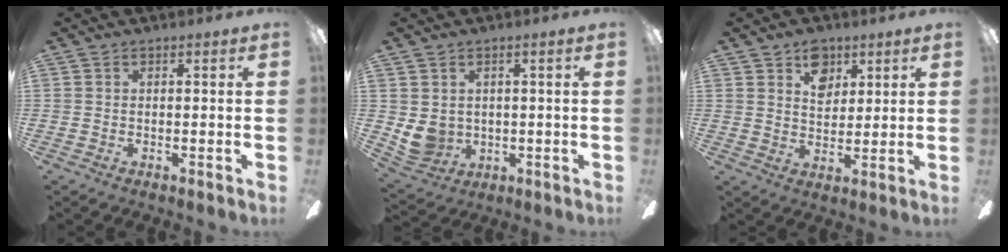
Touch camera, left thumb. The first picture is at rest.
{"total": 6.2, "force": [1.2, 5.4, 2.7], "torque": [-0.078, -0.006, 0.024]}
{"total": 7.5, "force": [4.6, 5.0, 3.3], "torque": [-0.033, -0.012, 0.079]}